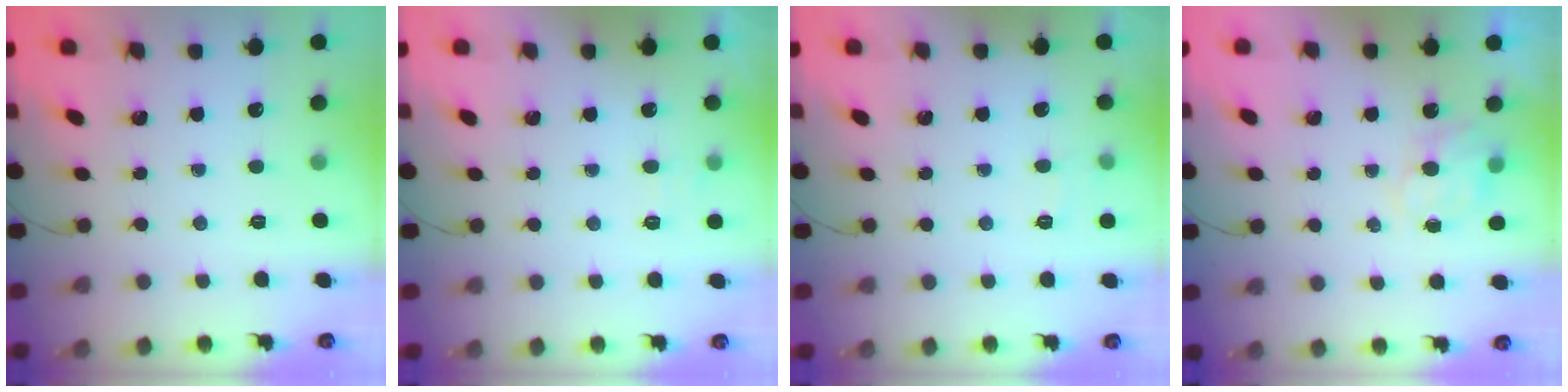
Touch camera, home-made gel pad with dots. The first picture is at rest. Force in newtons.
{"total": 3.6, "press": 3.0, "slide": 2.0}
{"total": 6.1, "press": 5.9, "slide": 1.5}
{"total": 6.8, "press": 6.8, "slide": 0.2}